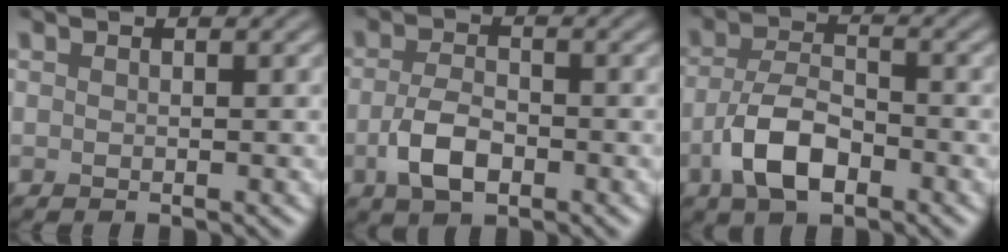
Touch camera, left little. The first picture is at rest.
{"total": 3.6, "force": [-1.4, 1.9, 2.7], "torque": [-0.061, -0.003, -0.031]}
{"total": 5.3, "force": [-2.5, 2.5, 3.9], "torque": [-0.079, 0.000, -0.053]}